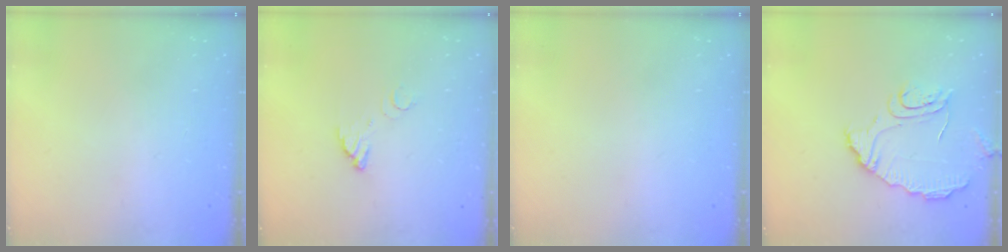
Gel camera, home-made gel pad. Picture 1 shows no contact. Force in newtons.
{"total": 3.3, "press": 3.3, "slide": 0.2}
{"total": 0.0}
{"total": 10.5, "press": 10.5, "slide": 0.5}